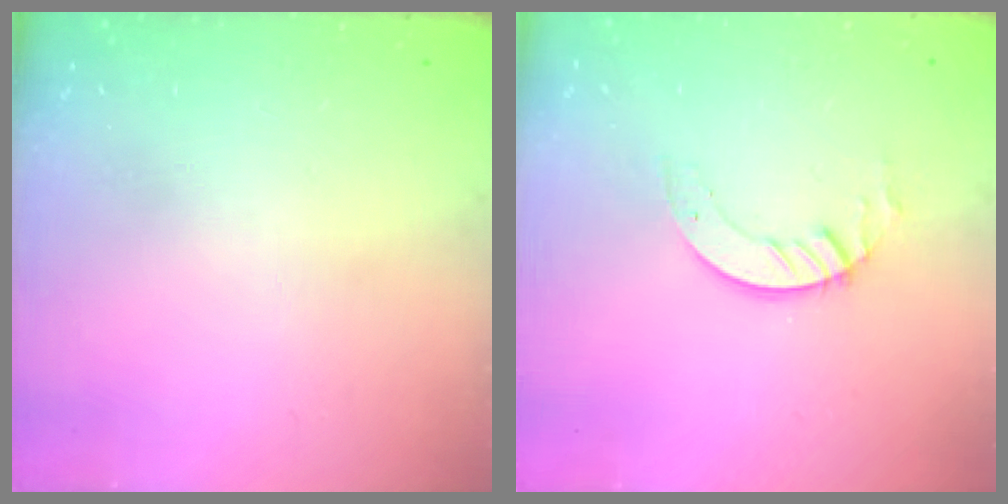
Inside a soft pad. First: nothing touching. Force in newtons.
{"total": 3.3, "press": 3.3, "slide": 0.2}